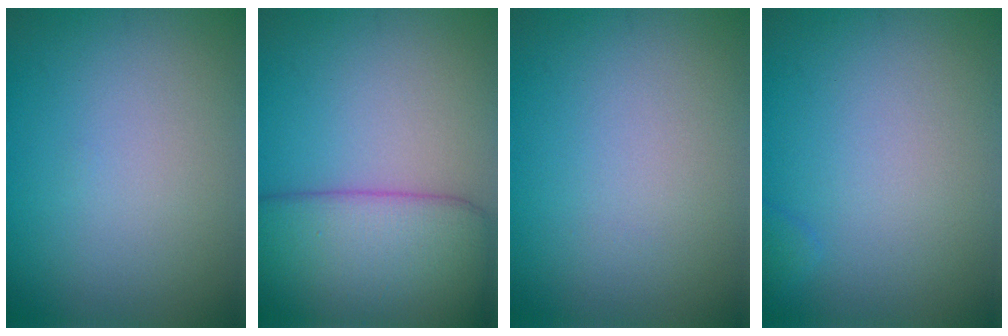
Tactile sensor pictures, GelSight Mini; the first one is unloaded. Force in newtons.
{"total": 8.7, "press": 8.6, "slide": 0.6}
{"total": 0.0}
{"total": 0.8, "press": 0.8, "slide": 0.1}